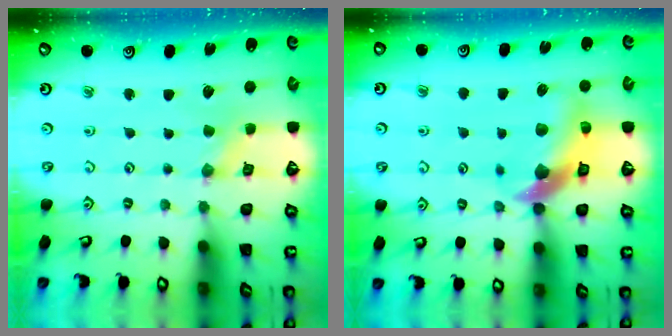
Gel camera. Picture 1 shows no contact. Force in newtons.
{"total": 12.1, "press": 12.0, "slide": 1.7}